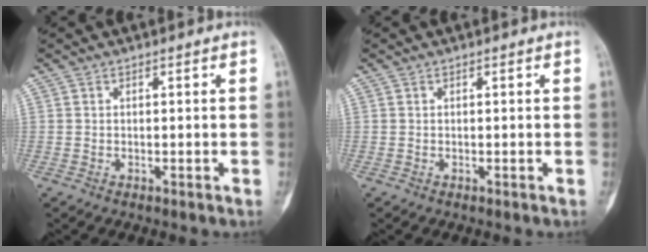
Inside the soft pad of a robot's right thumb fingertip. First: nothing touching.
{"total": 0.0}